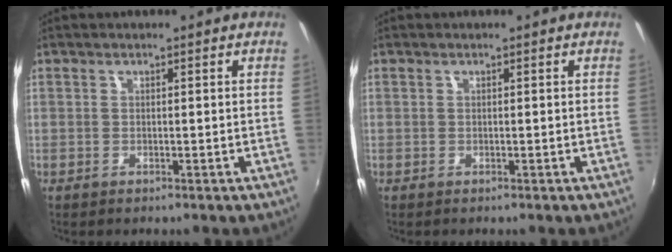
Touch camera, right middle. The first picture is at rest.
{"total": 0.0}